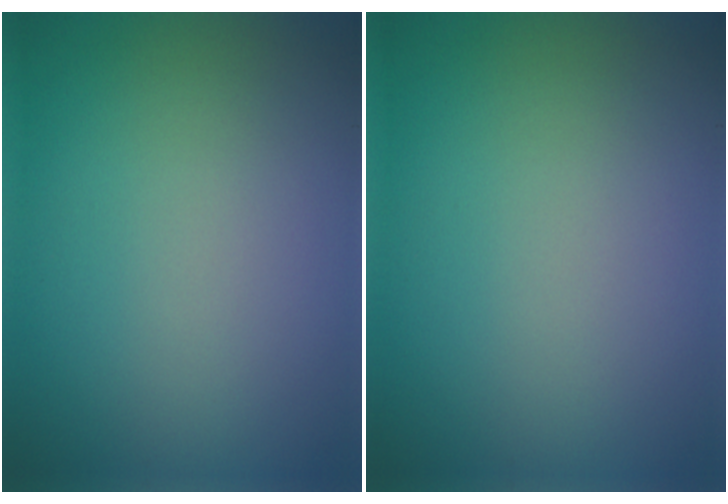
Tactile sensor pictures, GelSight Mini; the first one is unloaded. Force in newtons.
{"total": 0.0}